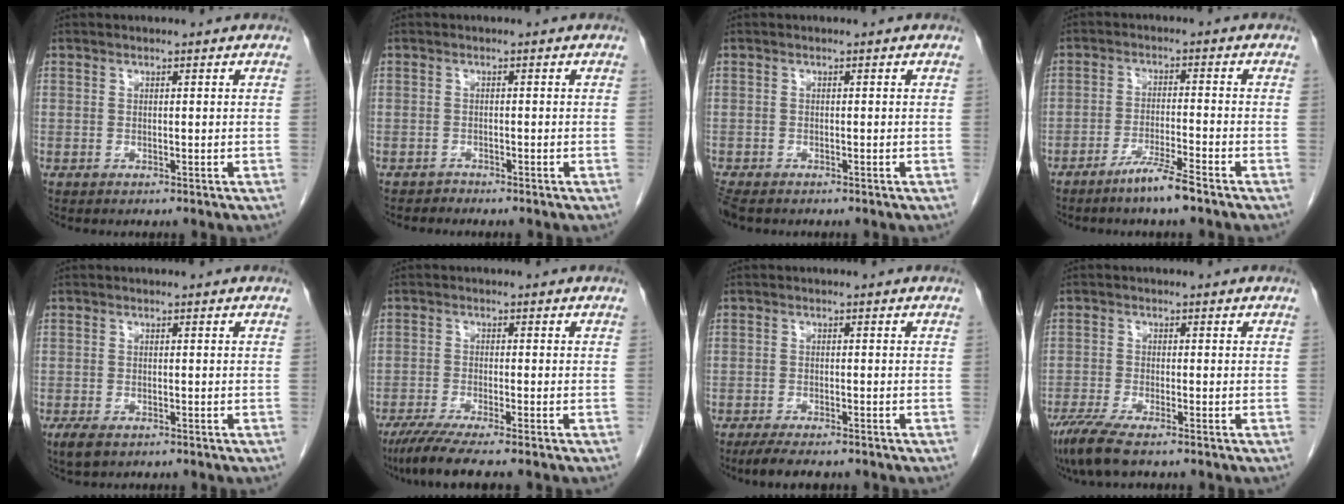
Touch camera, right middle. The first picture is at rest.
{"total": 0.8, "force": [-0.8, 0.1, -0.4], "torque": [0.004, -0.003, -0.013]}
{"total": 3.2, "force": [-2.6, 1.2, 1.5], "torque": [-0.036, -0.010, -0.046]}
{"total": 5.1, "force": [-3.9, -0.3, 3.3], "torque": [-0.061, -0.009, -0.075]}
{"total": 2.7, "force": [-1.6, 1.3, 1.7], "torque": [-0.038, -0.005, -0.022]}
{"total": 6.6, "force": [-5.2, -0.4, 4.1], "torque": [-0.065, -0.019, -0.088]}
{"total": 5.7, "force": [-4.7, 1.3, 3.0], "torque": [-0.046, -0.010, -0.070]}
{"total": 5.8, "force": [-4.2, 0.5, 3.9], "torque": [-0.073, -0.015, -0.075]}